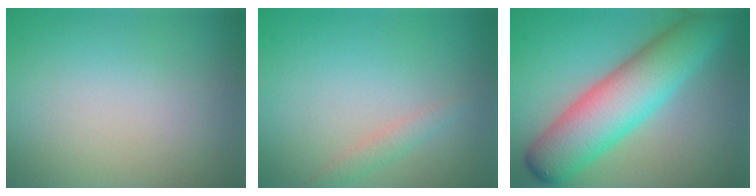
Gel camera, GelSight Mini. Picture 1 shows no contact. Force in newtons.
{"total": 1.3, "press": 1.3, "slide": 0.2}
{"total": 8.5, "press": 8.5, "slide": 0.1}